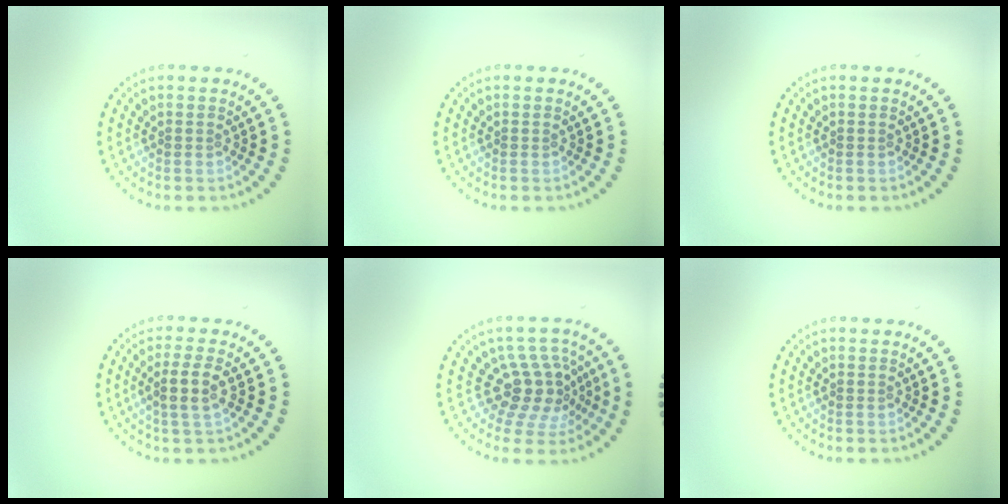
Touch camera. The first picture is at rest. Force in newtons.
{"total": 0.0}
{"total": 0.0}
{"total": 2.5, "press": 2.2, "slide": 1.2}
{"total": 4.2, "press": 3.2, "slide": 2.8}
{"total": 0.0}